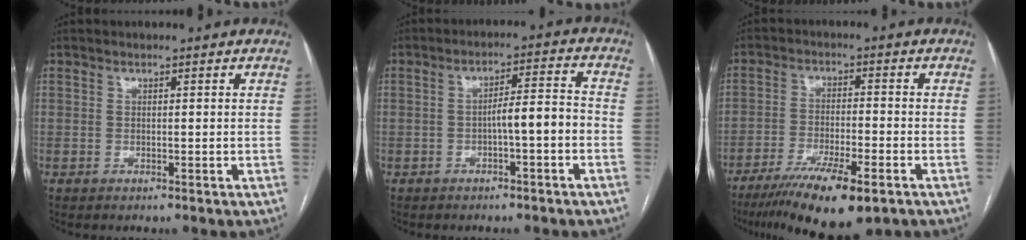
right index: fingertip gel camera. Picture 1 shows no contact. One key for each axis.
{"total": 5.4, "fx": -1.8, "fy": 0.4, "fz": 5.0, "tx": -0.077, "ty": 0.023, "tz": -0.024}
{"total": 12.8, "fx": -8.4, "fy": 2.3, "fz": 9.4, "tx": -0.163, "ty": -0.029, "tz": -0.136}